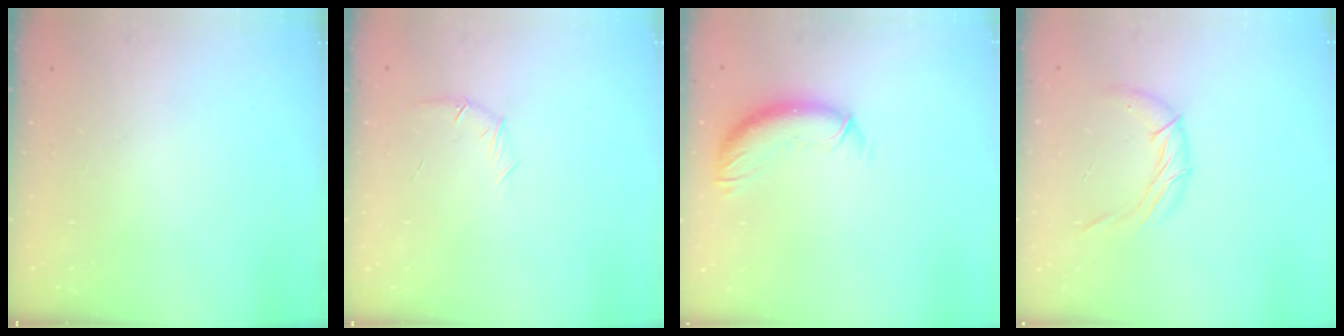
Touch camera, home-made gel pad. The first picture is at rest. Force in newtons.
{"total": 6.3, "press": 6.1, "slide": 1.5}
{"total": 10.3, "press": 10.2, "slide": 1.4}
{"total": 9.5, "press": 9.5, "slide": 0.7}